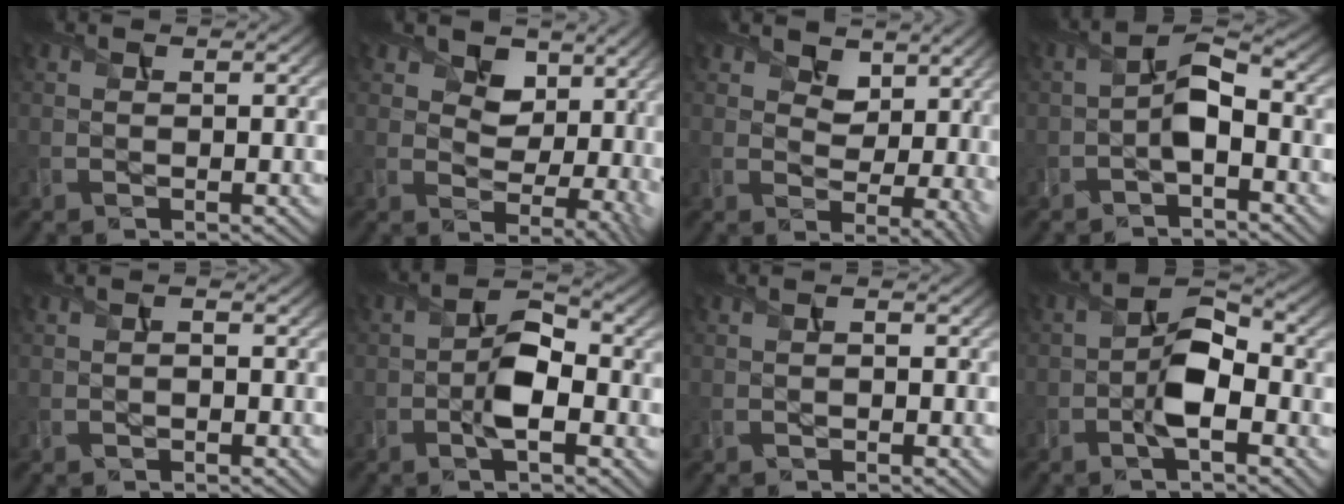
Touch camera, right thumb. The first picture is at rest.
{"total": 7.9, "force": [3.6, 5.3, 4.8], "torque": [-0.085, -0.011, 0.054]}
{"total": 6.0, "force": [3.0, 3.8, 3.6], "torque": [-0.068, -0.011, 0.047]}
{"total": 4.2, "force": [-1.6, 1.6, 3.5], "torque": [-0.068, 0.011, -0.038]}
{"total": 0.8, "force": [-0.4, 0.3, 0.6], "torque": [-0.013, 0.000, -0.007]}
{"total": 5.3, "force": [-1.4, 2.1, 4.7], "torque": [-0.085, 0.009, -0.034]}
{"total": 1.1, "force": [-0.4, 0.4, 1.0], "torque": [-0.018, -0.001, -0.006]}
{"total": 5.9, "force": [-1.8, 2.4, 5.1], "torque": [-0.091, 0.012, -0.041]}